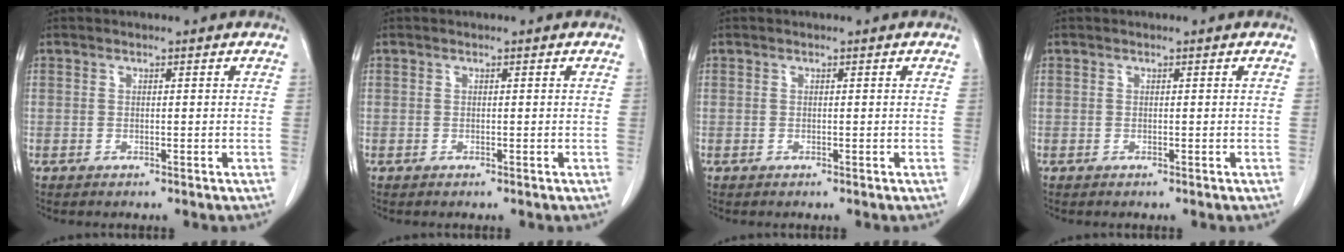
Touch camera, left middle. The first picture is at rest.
{"total": 0.0}
{"total": 0.0}
{"total": 0.0}